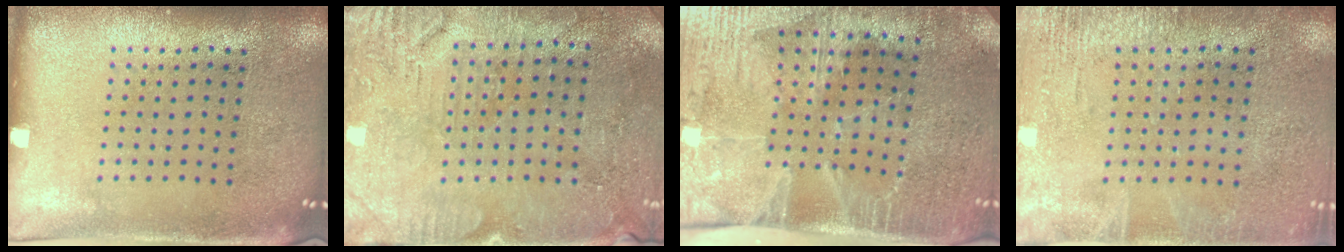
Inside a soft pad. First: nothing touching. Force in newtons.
{"total": 3.0, "press": 2.9, "slide": 0.6}
{"total": 4.3, "press": 3.6, "slide": 2.3}
{"total": 2.4, "press": 2.4, "slide": 0.3}